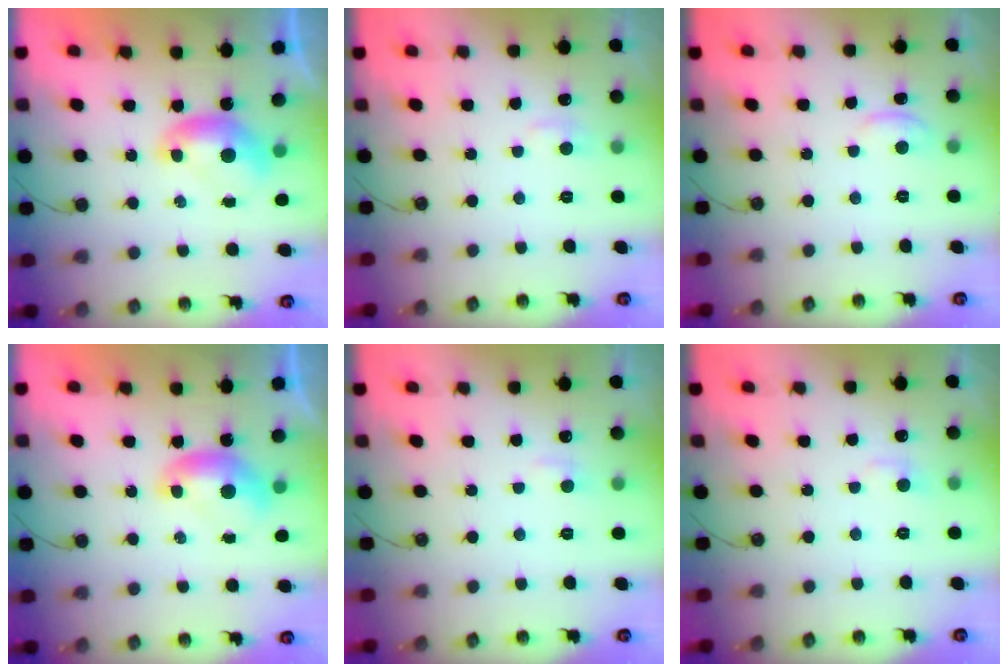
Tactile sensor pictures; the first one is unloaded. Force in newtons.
{"total": 1.7, "press": 1.5, "slide": 0.7}
{"total": 1.8, "press": 1.7, "slide": 0.5}
{"total": 0.0}
{"total": 1.4, "press": 1.3, "slide": 0.6}
{"total": 1.2, "press": 1.0, "slide": 0.7}